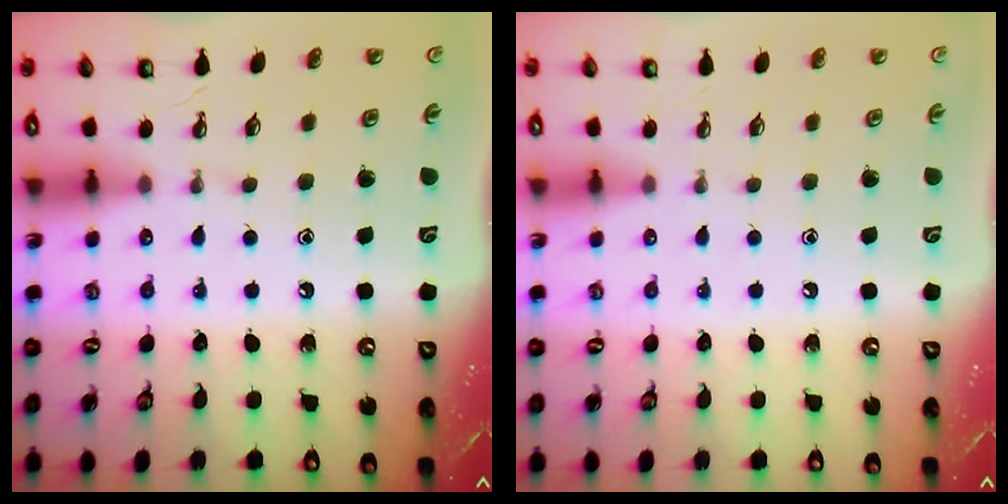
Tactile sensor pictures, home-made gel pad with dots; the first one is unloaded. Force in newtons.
{"total": 0.0}